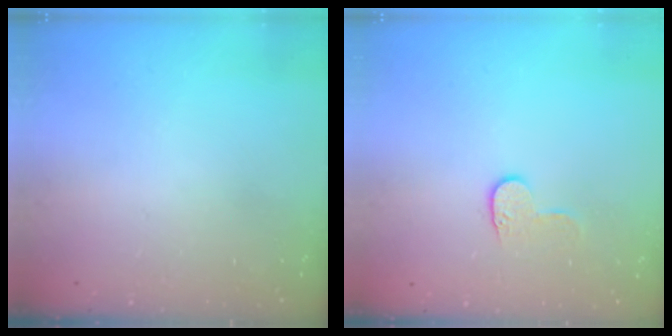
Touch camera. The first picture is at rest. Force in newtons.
{"total": 5.8, "press": 5.8, "slide": 0.6}